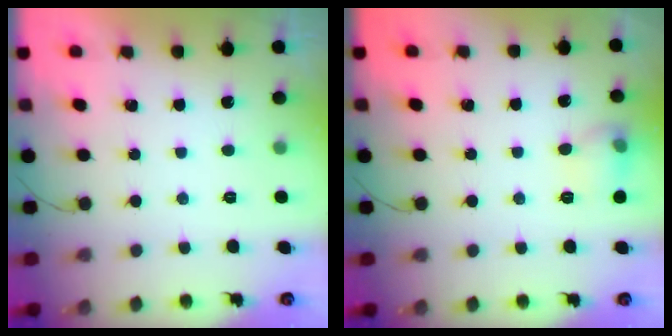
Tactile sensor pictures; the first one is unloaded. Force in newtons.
{"total": 7.8, "press": 7.7, "slide": 1.2}